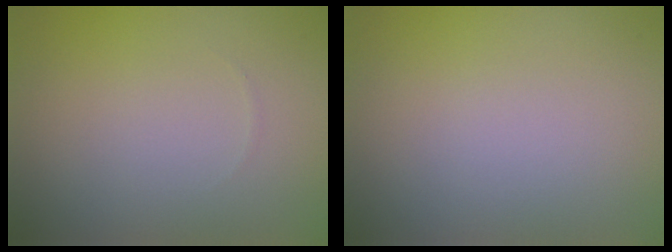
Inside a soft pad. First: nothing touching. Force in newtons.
{"total": 0.0}